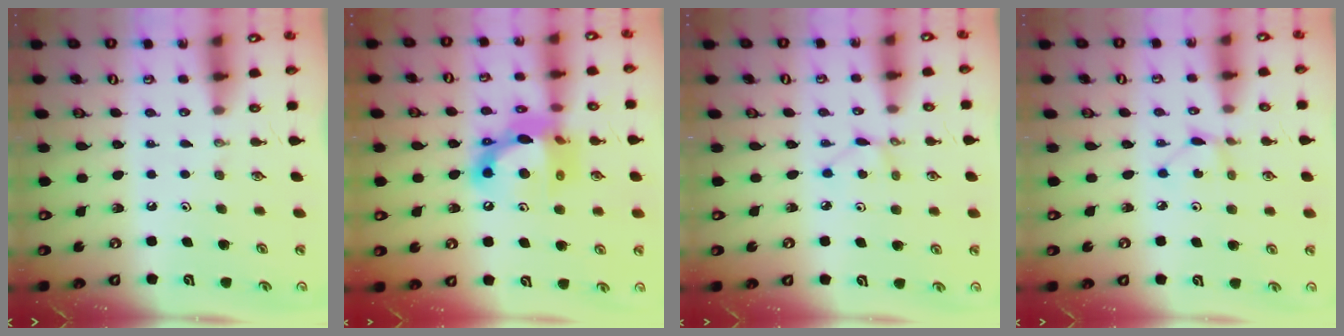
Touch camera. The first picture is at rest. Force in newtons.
{"total": 14.9, "press": 14.8, "slide": 1.5}
{"total": 2.2, "press": 2.2, "slide": 0.3}
{"total": 2.3, "press": 2.3, "slide": 0.2}